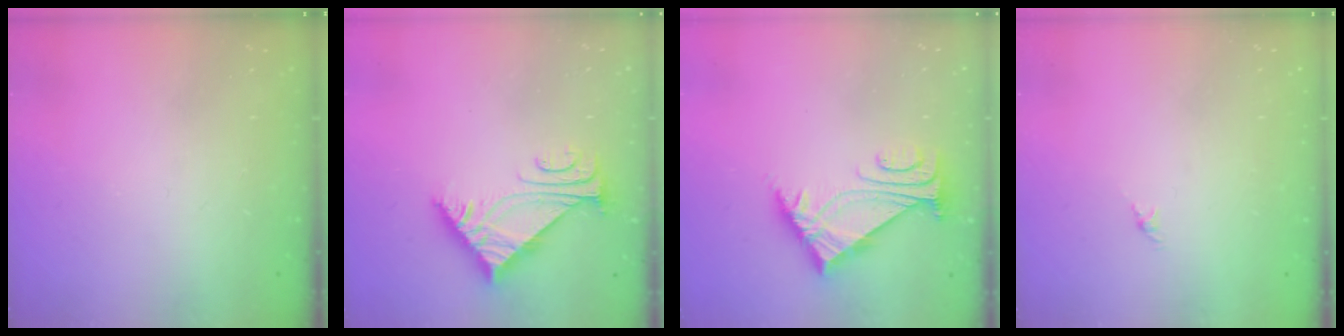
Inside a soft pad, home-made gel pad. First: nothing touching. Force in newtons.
{"total": 7.0, "press": 7.0, "slide": 0.3}
{"total": 5.5, "press": 5.3, "slide": 1.1}
{"total": 0.0}